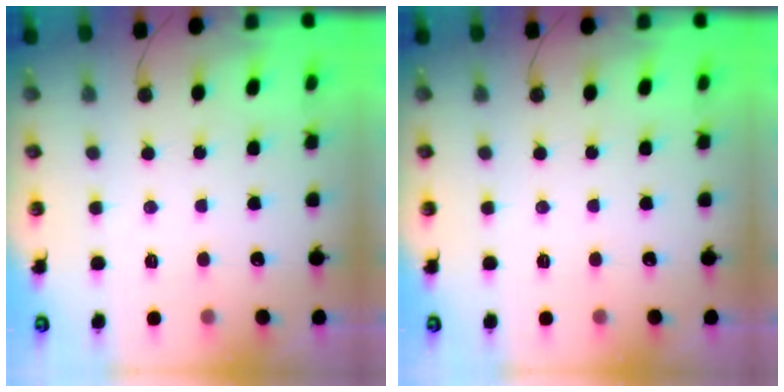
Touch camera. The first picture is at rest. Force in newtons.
{"total": 0.0}